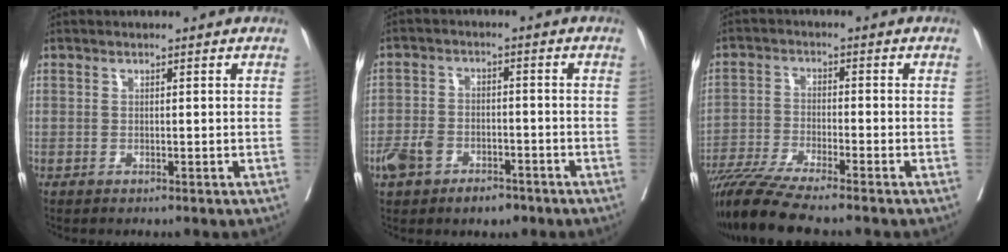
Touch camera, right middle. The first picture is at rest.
{"total": 6.8, "force": [-4.0, 3.9, 3.9], "torque": [-0.080, 0.012, -0.060]}
{"total": 10.5, "force": [-8.9, -0.5, 5.5], "torque": [-0.088, -0.030, -0.154]}